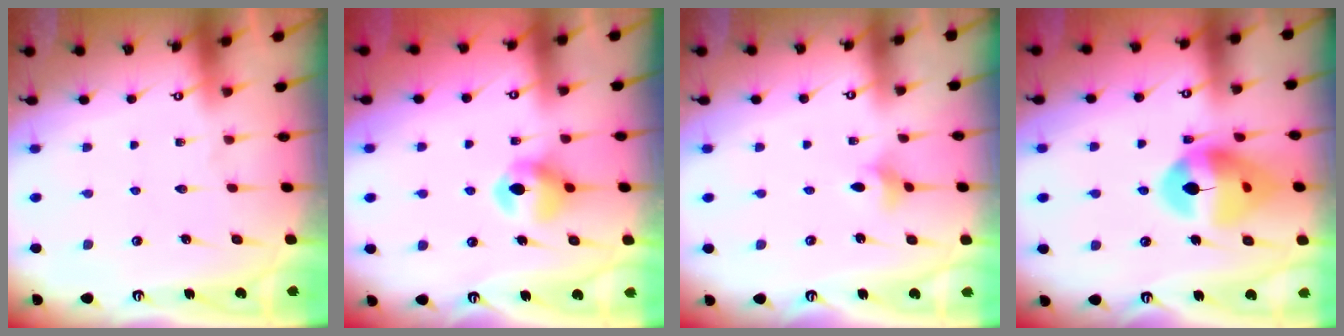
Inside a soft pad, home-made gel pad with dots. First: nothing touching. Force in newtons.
{"total": 7.9, "press": 7.8, "slide": 0.6}
{"total": 2.8, "press": 2.7, "slide": 0.7}
{"total": 14.9, "press": 14.7, "slide": 2.0}